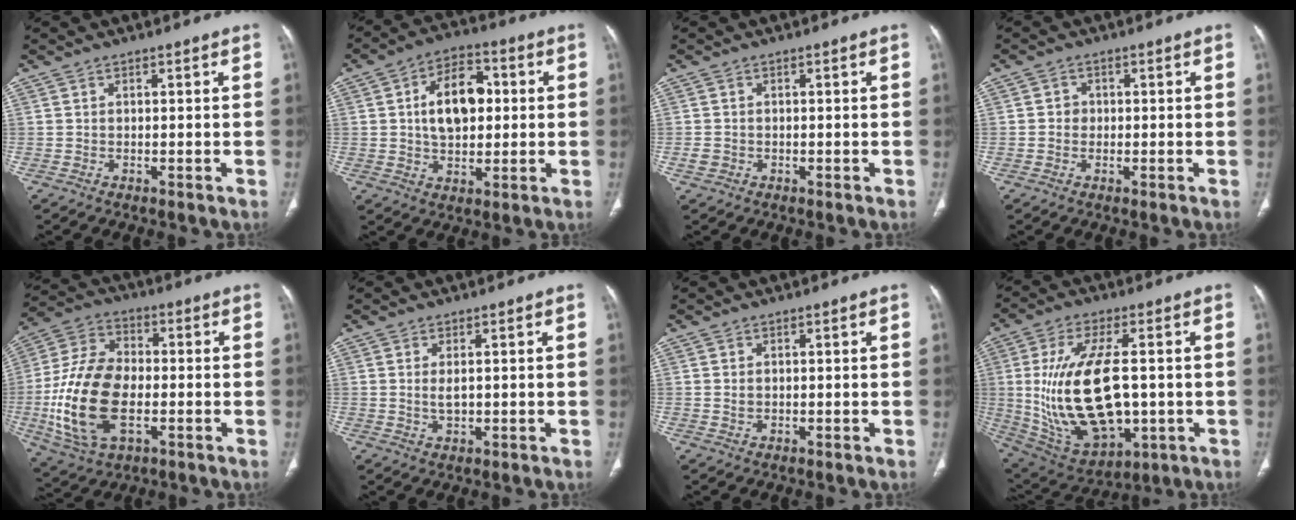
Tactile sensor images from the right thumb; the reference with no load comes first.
{"total": 12.6, "force": [1.6, 8.1, 9.6], "torque": [-0.128, 0.015, 0.024]}
{"total": 1.4, "force": [-0.5, 1.2, 0.5], "torque": [-0.013, 0.003, -0.007]}
{"total": 2.2, "force": [-0.1, 2.0, 0.7], "torque": [0.004, 0.008, -0.004]}
{"total": 18.9, "force": [-3.3, 11.1, 14.9], "torque": [-0.299, 0.013, -0.055]}
{"total": 2.5, "force": [0.3, 1.2, 2.2], "torque": [-0.043, -0.007, 0.008]}
{"total": 1.1, "force": [0.1, 0.9, 0.6], "torque": [-0.010, 0.000, 0.006]}
{"total": 21.9, "force": [-0.4, 11.2, 18.8], "torque": [-0.355, -0.006, 0.020]}